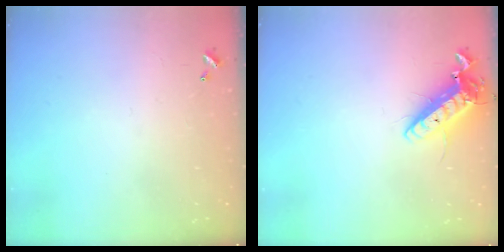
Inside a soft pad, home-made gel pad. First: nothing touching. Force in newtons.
{"total": 14.3, "press": 14.0, "slide": 2.8}